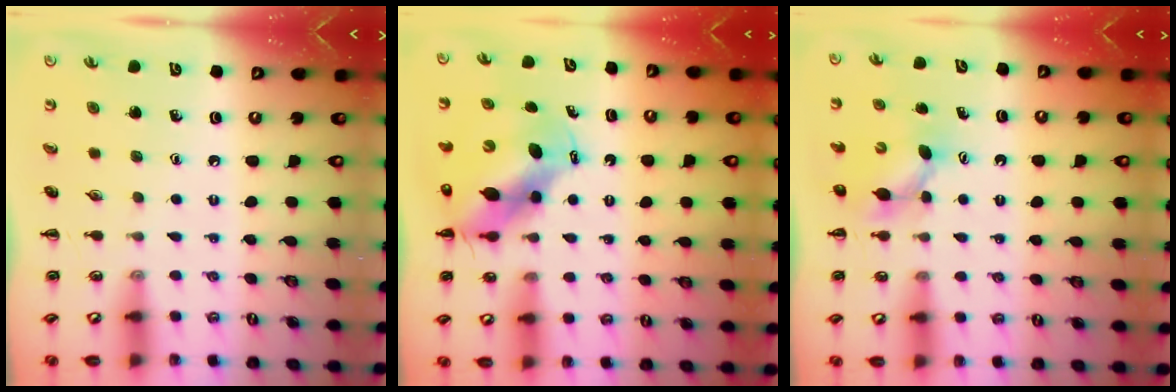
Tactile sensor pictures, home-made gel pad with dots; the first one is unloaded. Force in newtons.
{"total": 10.2, "press": 9.8, "slide": 2.8}
{"total": 5.1, "press": 5.1, "slide": 0.6}